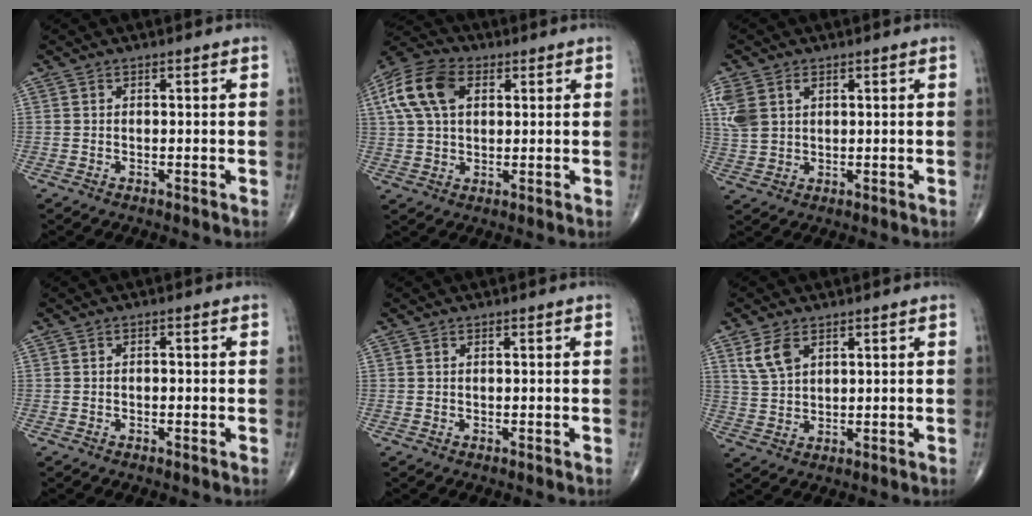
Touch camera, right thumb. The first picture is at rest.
{"total": 12.4, "force": [3.8, 7.7, 8.9], "torque": [-0.177, 0.017, 0.065]}
{"total": 7.0, "force": [2.4, 4.7, 4.5], "torque": [-0.107, 0.005, 0.057]}
{"total": 0.6, "force": [-0.1, 0.4, 0.5], "torque": [-0.003, 0.002, -0.004]}
{"total": 0.0}
{"total": 5.4, "force": [2.8, 3.1, 3.4], "torque": [-0.064, -0.008, 0.064]}